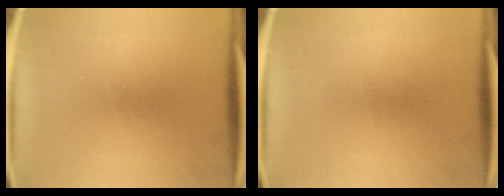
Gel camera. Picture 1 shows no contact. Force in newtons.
{"total": 0.0}